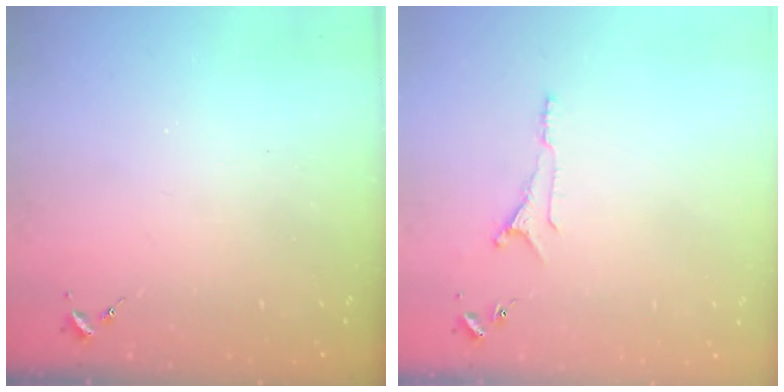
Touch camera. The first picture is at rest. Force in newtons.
{"total": 6.7, "press": 6.6, "slide": 0.8}